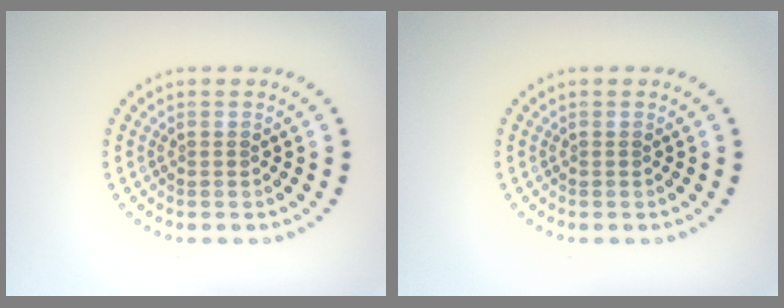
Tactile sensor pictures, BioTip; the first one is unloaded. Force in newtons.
{"total": 0.0}